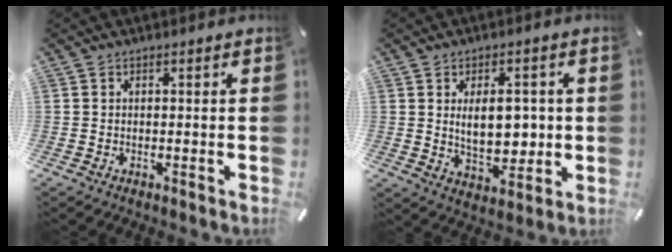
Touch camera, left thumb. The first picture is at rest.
{"total": 10.1, "force": [1.2, 6.0, 8.0], "torque": [-0.110, -0.006, 0.017]}